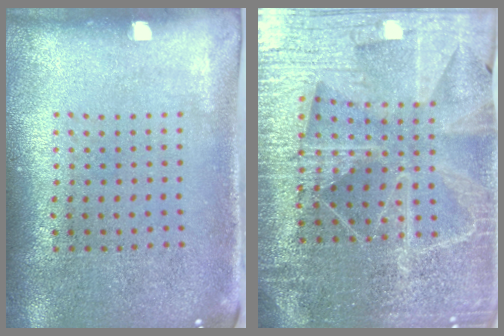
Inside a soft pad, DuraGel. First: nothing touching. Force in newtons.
{"total": 5.3, "press": 4.8, "slide": 2.3}